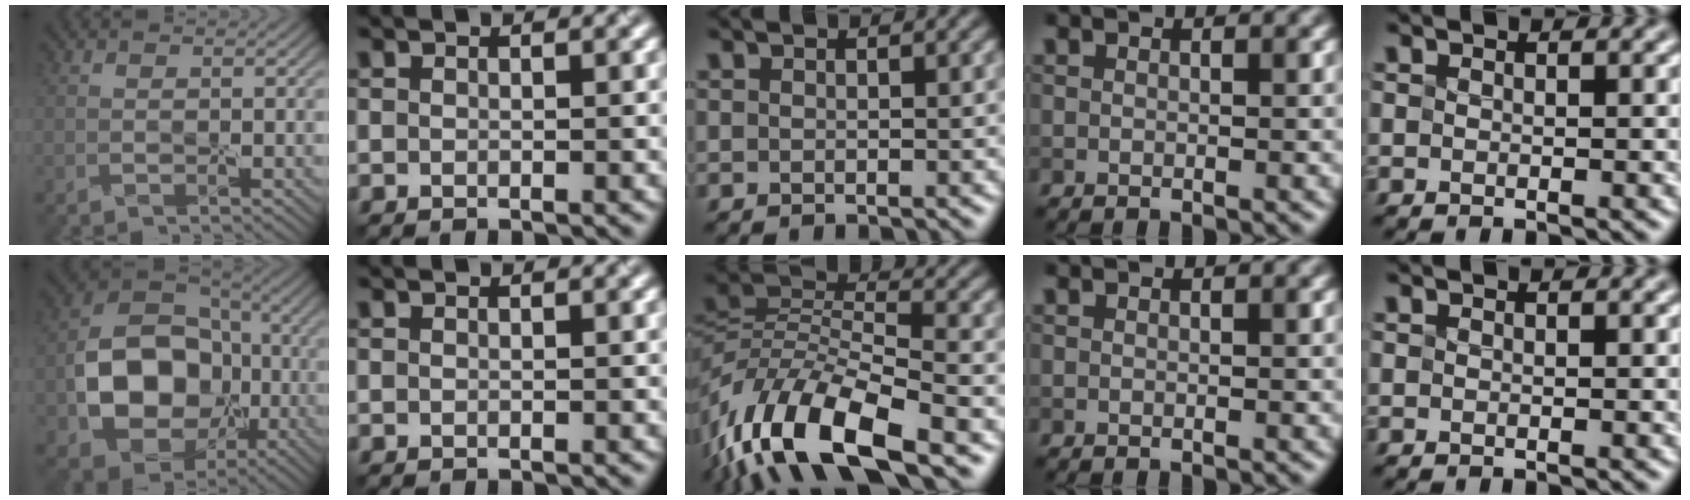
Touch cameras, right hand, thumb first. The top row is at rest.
{"thumb": {"total": 13.1, "force": [-2.7, 10.3, 7.6], "torque": [-0.135, -0.022, -0.050]}, "middle": {"total": 12.3, "force": [-6.9, 5.0, 8.8], "torque": [-0.170, -0.002, -0.143]}}